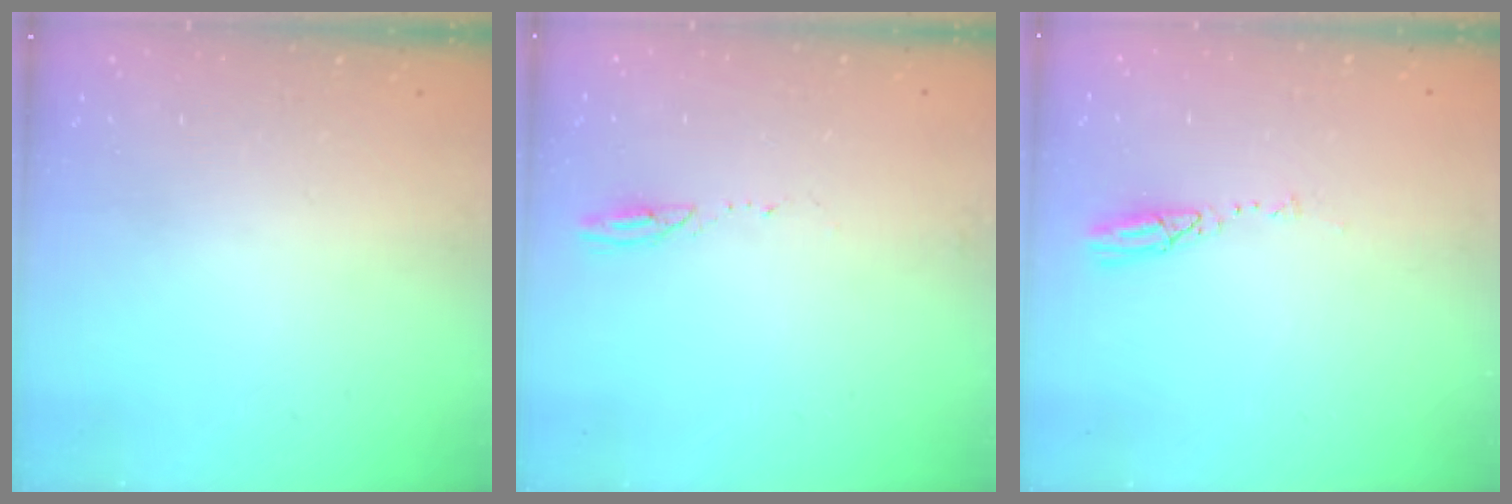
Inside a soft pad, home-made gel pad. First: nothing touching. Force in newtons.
{"total": 3.3, "press": 3.3, "slide": 0.4}
{"total": 3.7, "press": 3.7, "slide": 0.4}